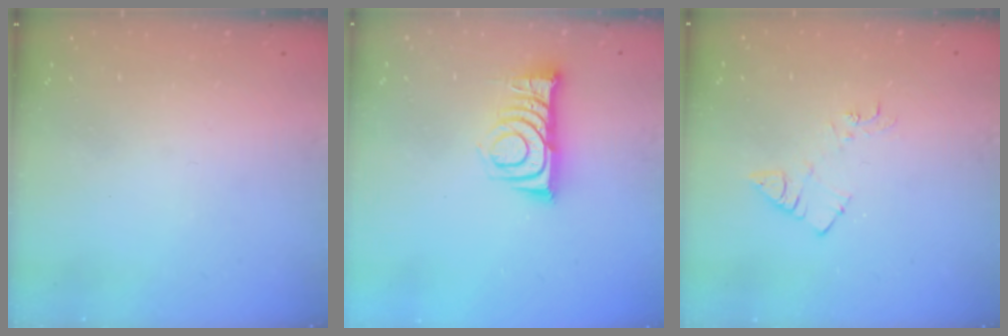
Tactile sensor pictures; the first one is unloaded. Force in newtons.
{"total": 11.1, "press": 11.0, "slide": 1.0}
{"total": 7.5, "press": 7.5, "slide": 0.7}